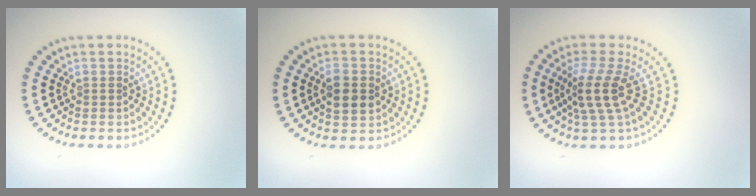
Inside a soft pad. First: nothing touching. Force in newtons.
{"total": 2.8, "press": 2.8, "slide": 0.3}
{"total": 3.6, "press": 2.6, "slide": 2.5}